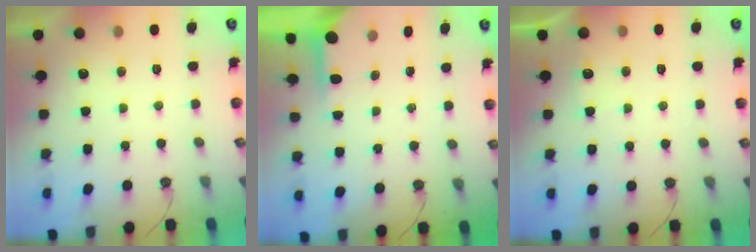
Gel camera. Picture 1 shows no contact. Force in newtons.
{"total": 4.0, "press": 3.9, "slide": 0.3}
{"total": 2.8, "press": 2.7, "slide": 0.4}